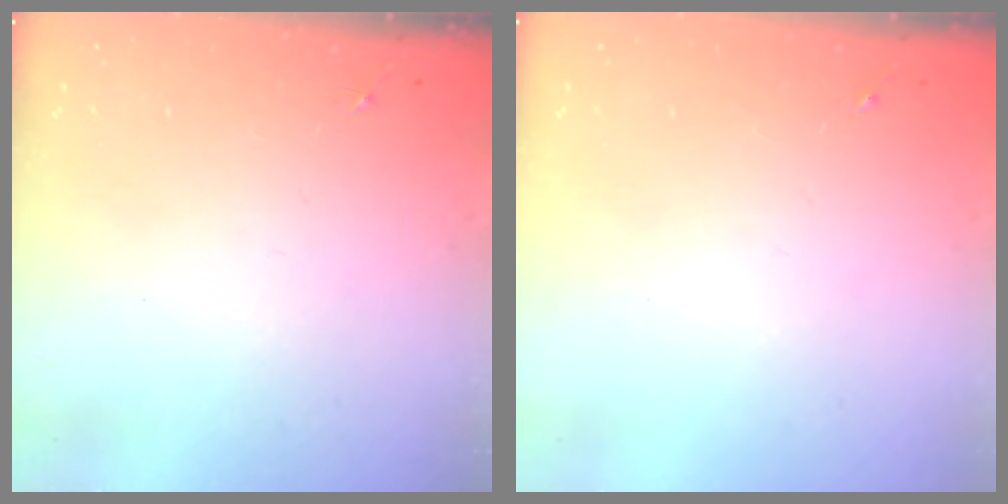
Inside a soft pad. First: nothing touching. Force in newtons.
{"total": 0.0}